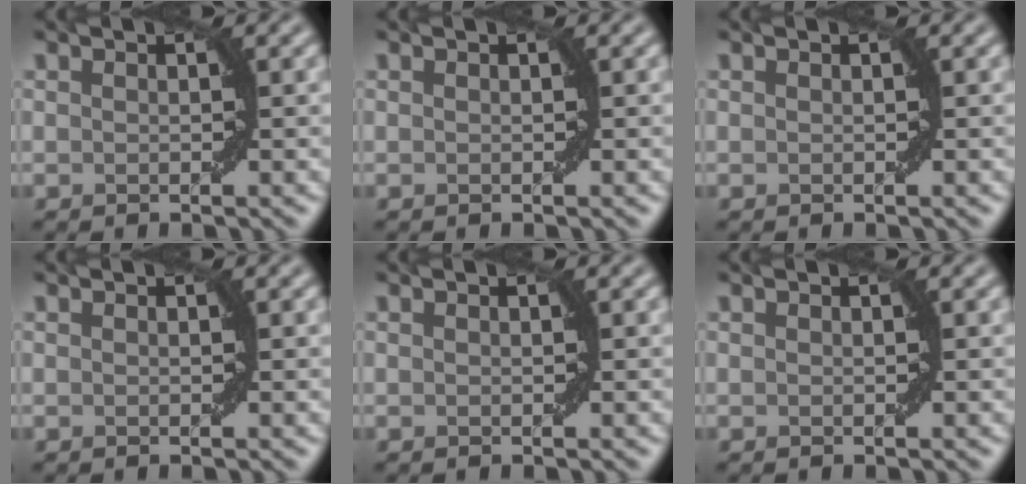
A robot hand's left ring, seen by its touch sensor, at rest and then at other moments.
{"total": 0.0}
{"total": 0.0}
{"total": 0.0}
{"total": 0.0}
{"total": 0.0}